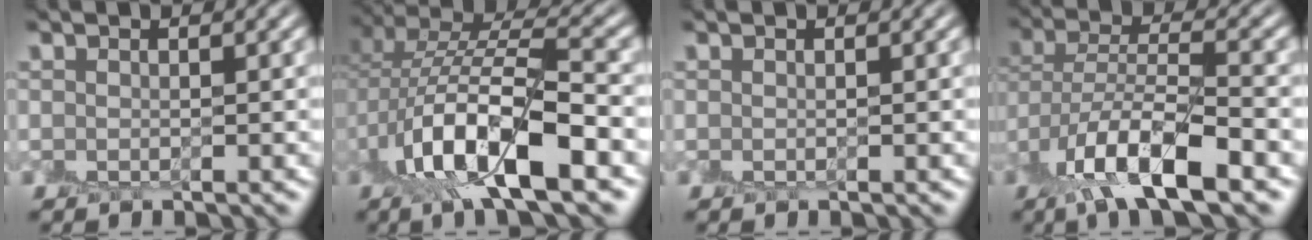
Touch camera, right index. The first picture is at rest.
{"total": 11.0, "force": [-4.3, 4.1, 9.2], "torque": [-0.180, 0.012, -0.088]}
{"total": 0.0}
{"total": 8.8, "force": [-5.1, 2.9, 6.7], "torque": [-0.123, -0.002, -0.105]}